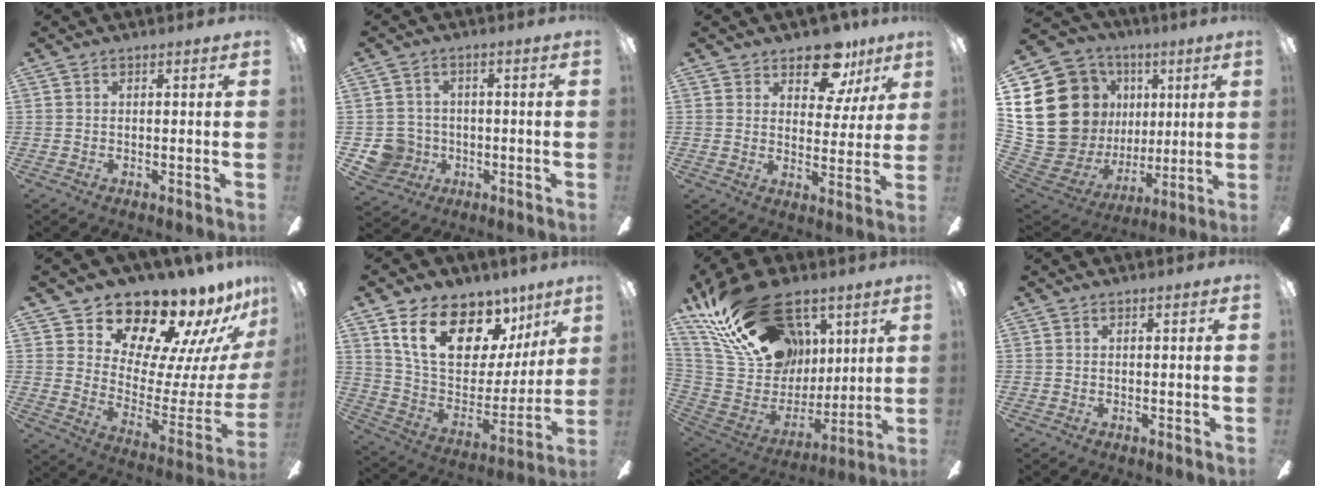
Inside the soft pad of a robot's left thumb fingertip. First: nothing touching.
{"total": 6.9, "force": [-2.0, 6.5, 1.3], "torque": [-0.043, 0.013, -0.033]}
{"total": 12.1, "force": [8.6, 6.3, 5.6], "torque": [-0.078, -0.046, 0.154]}
{"total": 25.7, "force": [4.8, 21.7, 12.9], "torque": [-0.273, -0.038, 0.142]}
{"total": 16.7, "force": [14.9, 5.6, 5.0], "torque": [-0.078, -0.142, 0.256]}
{"total": 20.4, "force": [12.2, 11.9, 11.3], "torque": [-0.193, -0.066, 0.221]}
{"total": 30.5, "force": [17.0, 18.9, 16.9], "torque": [-0.321, -0.069, 0.332]}
{"total": 0.0}